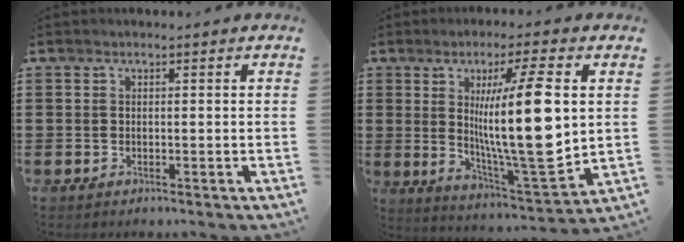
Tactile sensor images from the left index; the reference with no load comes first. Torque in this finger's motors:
{"motor_torque": [2.14, 0.00, 1.05, 0.21]}